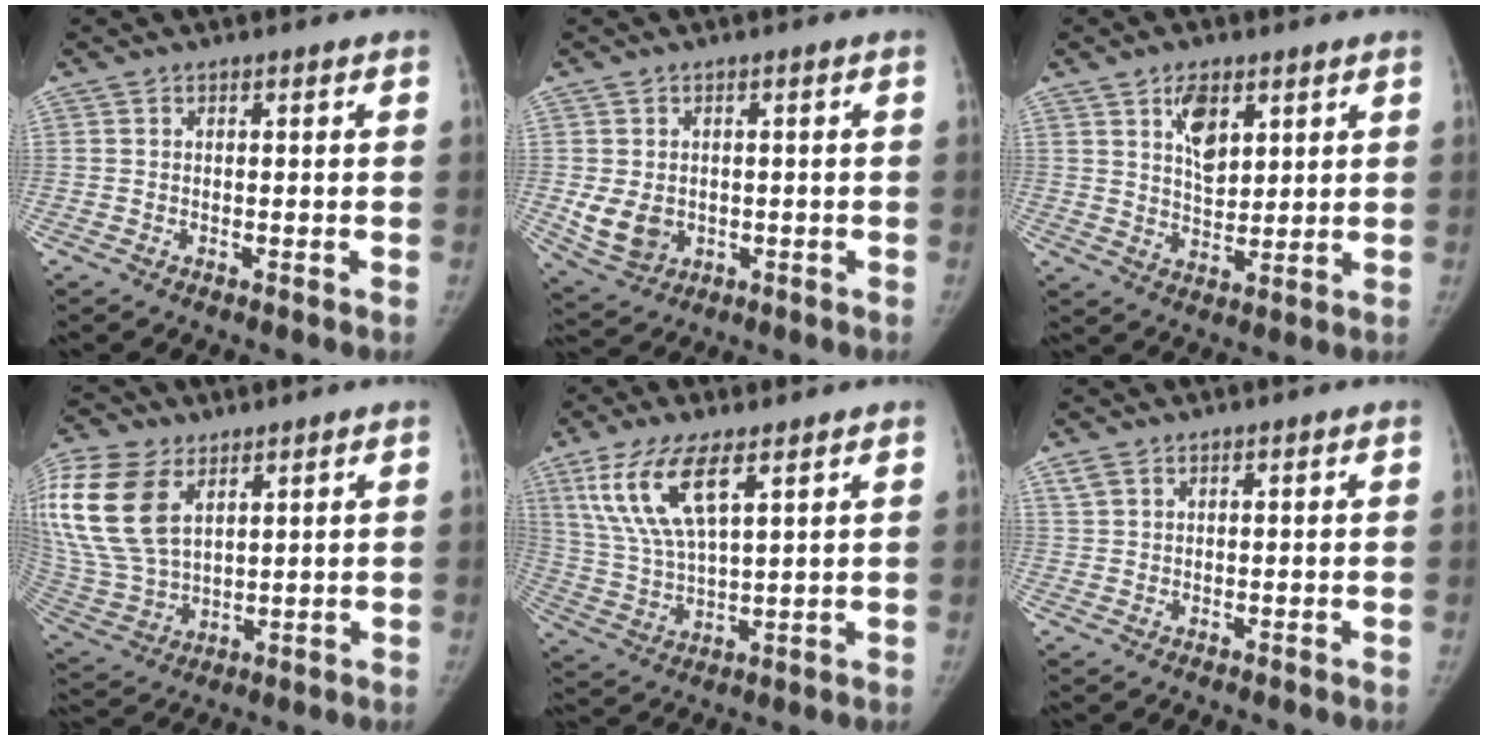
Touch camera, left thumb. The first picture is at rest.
{"total": 6.8, "force": [-0.7, 5.4, 4.0], "torque": [-0.057, -0.009, 0.003]}
{"total": 7.2, "force": [3.4, 4.1, 4.9], "torque": [-0.058, -0.026, 0.061]}
{"total": 20.8, "force": [8.3, 12.9, 14.1], "torque": [-0.326, -0.010, 0.166]}
{"total": 13.2, "force": [6.6, 4.7, 10.4], "torque": [-0.209, -0.021, 0.137]}
{"total": 1.8, "force": [1.2, 1.0, 0.9], "torque": [-0.019, 0.005, 0.029]}